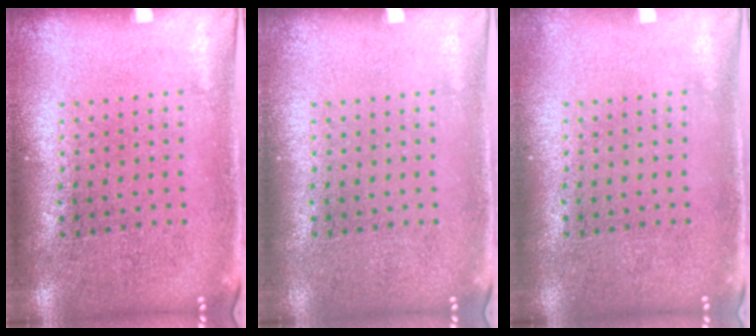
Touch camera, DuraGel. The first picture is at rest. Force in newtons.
{"total": 0.0}
{"total": 0.5, "press": 0.5, "slide": 0.2}